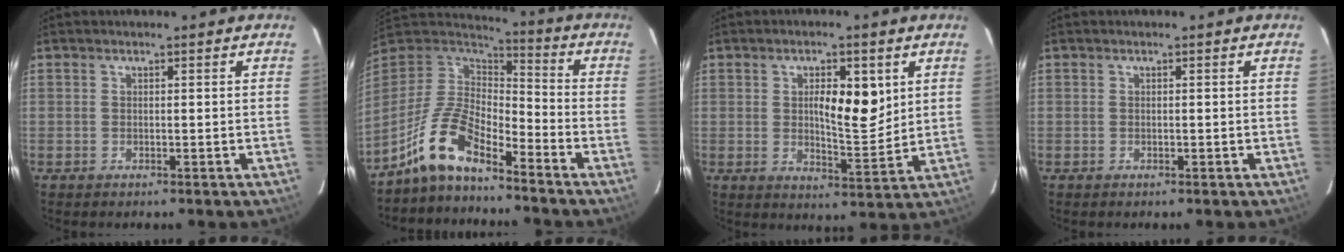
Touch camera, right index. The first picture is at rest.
{"total": 10.4, "force": [-7.7, 3.6, 5.9], "torque": [-0.137, 0.027, -0.148]}
{"total": 8.1, "force": [2.3, 2.5, 7.4], "torque": [-0.113, -0.003, 0.038]}
{"total": 0.0}